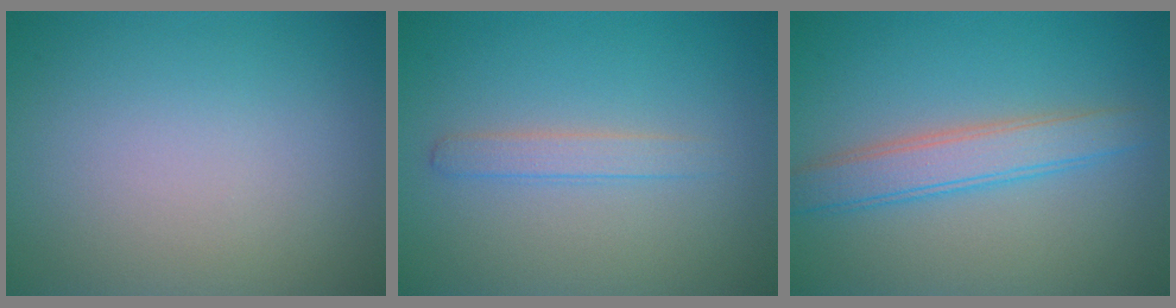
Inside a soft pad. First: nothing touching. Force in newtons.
{"total": 1.6, "press": 1.6, "slide": 0.0}
{"total": 3.6, "press": 3.6, "slide": 0.1}